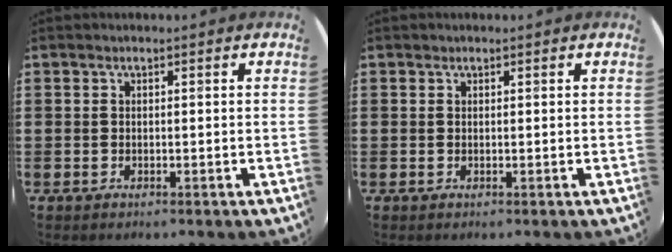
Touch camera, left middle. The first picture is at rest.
{"total": 0.0}